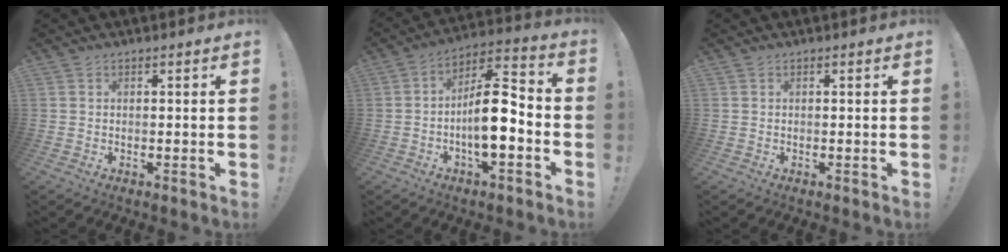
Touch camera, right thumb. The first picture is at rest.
{"total": 14.3, "force": [-3.4, 5.0, 13.0], "torque": [-0.219, 0.017, -0.053]}
{"total": 0.0}